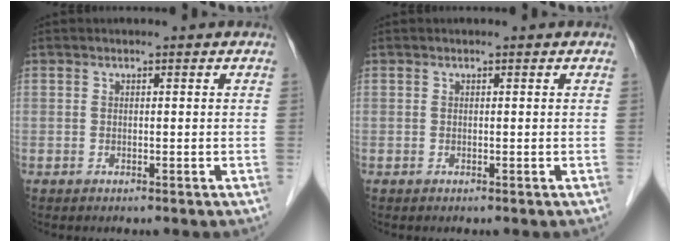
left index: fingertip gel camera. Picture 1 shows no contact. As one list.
[{"total": 0.0}]